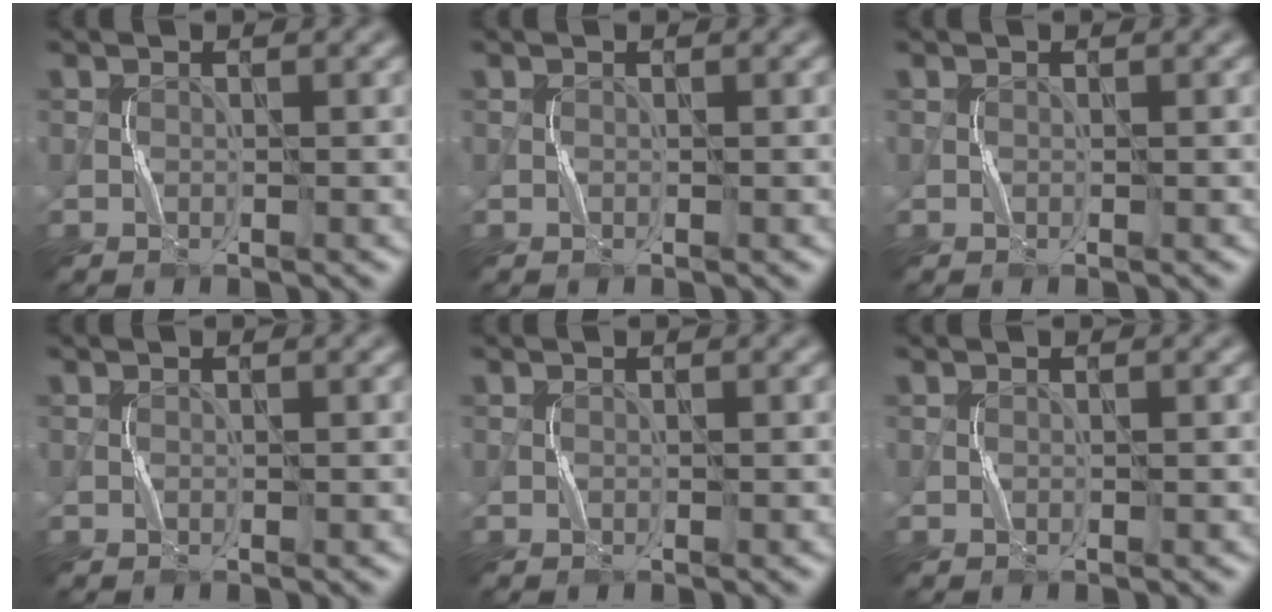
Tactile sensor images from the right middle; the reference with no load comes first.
{"total": 0.0}
{"total": 0.0}
{"total": 0.0}
{"total": 0.0}
{"total": 0.0}